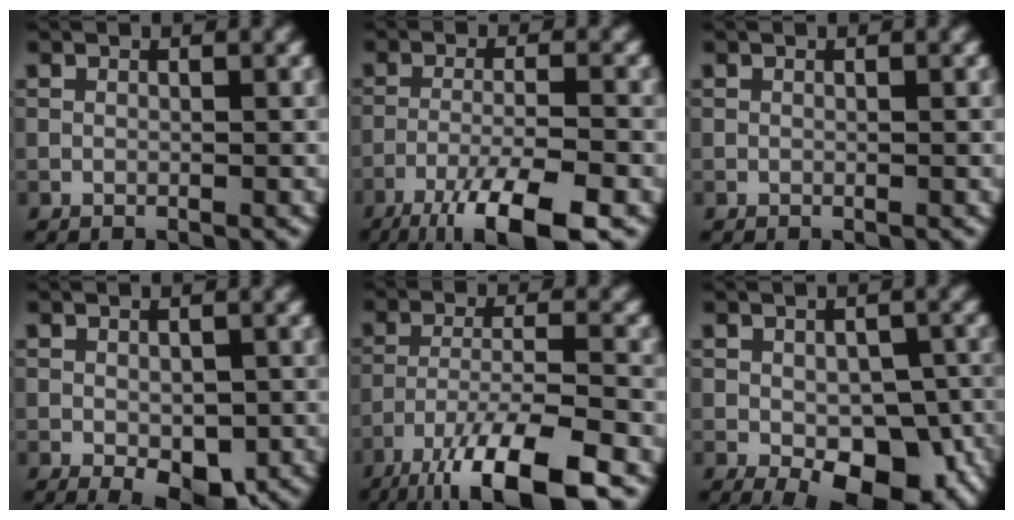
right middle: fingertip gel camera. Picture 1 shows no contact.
{"total": 8.6, "force": [-5.6, 1.7, 6.2], "torque": [-0.100, -0.003, -0.100]}
{"total": 0.0}
{"total": 4.5, "force": [-1.7, 2.2, 3.6], "torque": [-0.051, -0.009, -0.022]}
{"total": 11.3, "force": [-7.6, 2.9, 7.9], "torque": [-0.147, -0.011, -0.135]}
{"total": 8.9, "force": [-3.6, 4.7, 6.7], "torque": [-0.097, -0.019, -0.040]}